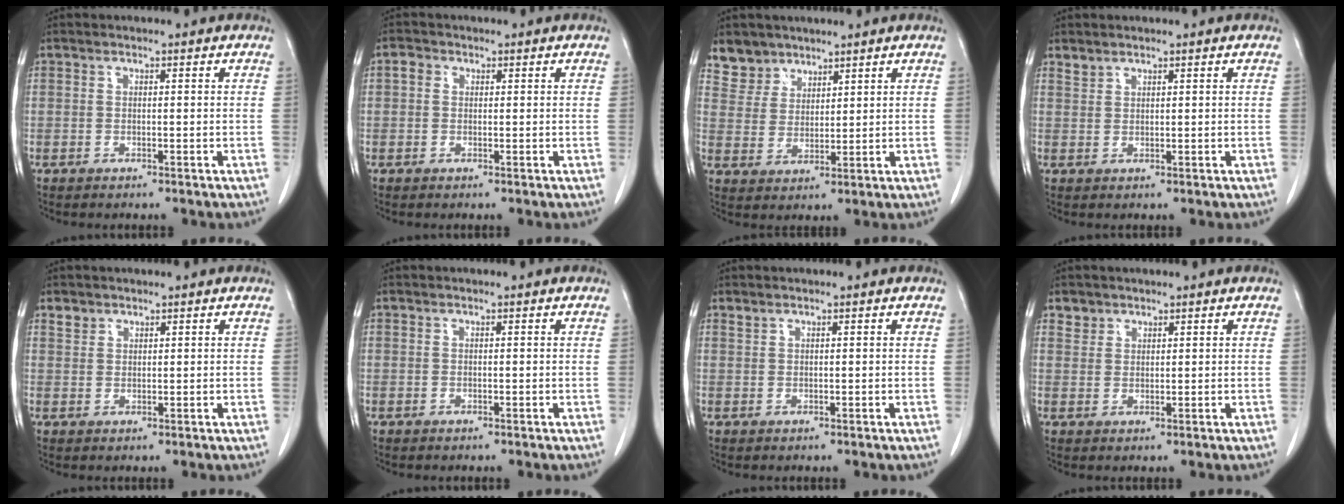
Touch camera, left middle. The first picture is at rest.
{"total": 1.5, "force": [0.4, 1.3, 0.7], "torque": [-0.012, 0.011, 0.004]}
{"total": 5.1, "force": [4.2, 3.0, -0.2], "torque": [0.008, 0.001, 0.084]}
{"total": 1.2, "force": [1.1, 0.3, 0.0], "torque": [-0.001, 0.003, 0.024]}
{"total": 1.6, "force": [1.3, 1.0, 0.1], "torque": [0.003, 0.006, 0.023]}
{"total": 0.0}
{"total": 0.6, "force": [0.6, 0.1, 0.1], "torque": [-0.008, 0.005, 0.015]}
{"total": 1.9, "force": [1.5, 1.2, -0.2], "torque": [0.011, 0.005, 0.023]}